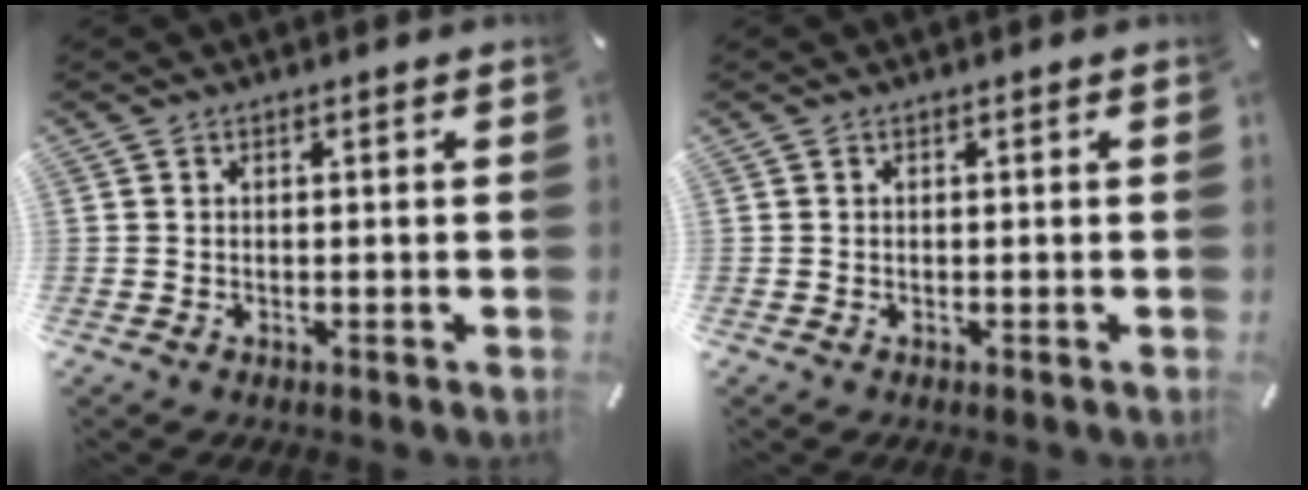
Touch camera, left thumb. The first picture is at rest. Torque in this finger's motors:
{"motor_torque": [0.01, 0.01, -0.05, 0.05, 0.00]}